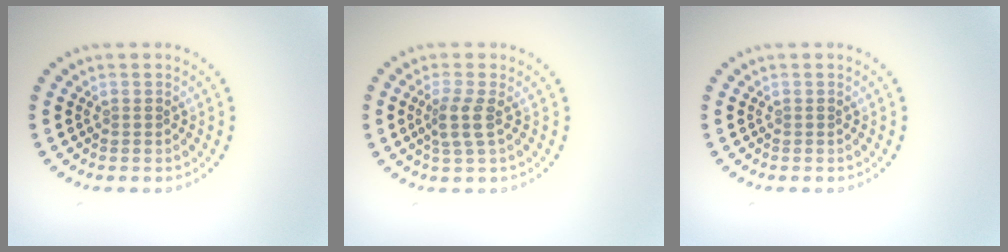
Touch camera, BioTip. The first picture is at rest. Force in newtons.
{"total": 2.1, "press": 1.7, "slide": 1.2}
{"total": 0.0}